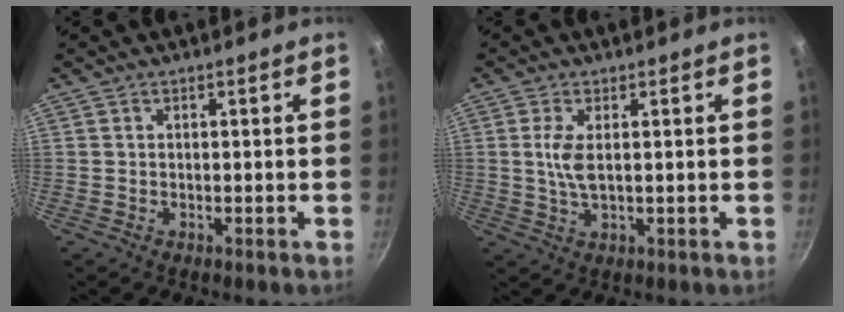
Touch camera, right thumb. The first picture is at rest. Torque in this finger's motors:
{"motor_torque": [-0.14, 0.26, 0.34, 0.29, -0.07]}